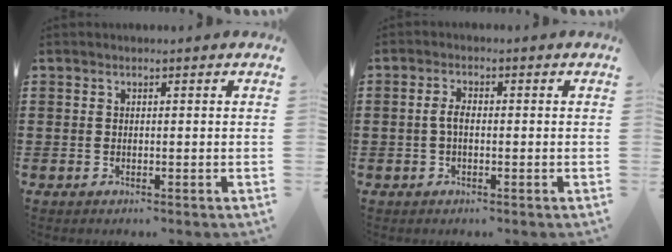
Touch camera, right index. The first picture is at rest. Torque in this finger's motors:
{"motor_torque": [0.47, -0.22, 0.27, 0.09]}